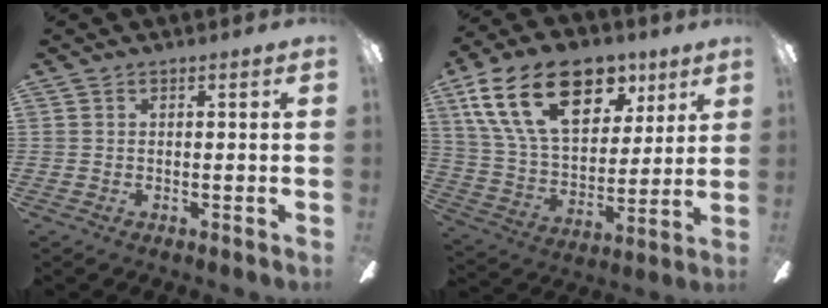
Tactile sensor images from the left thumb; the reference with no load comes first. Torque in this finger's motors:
{"motor_torque": [2.19, 1.88, 1.74, -1.02, 0.17]}